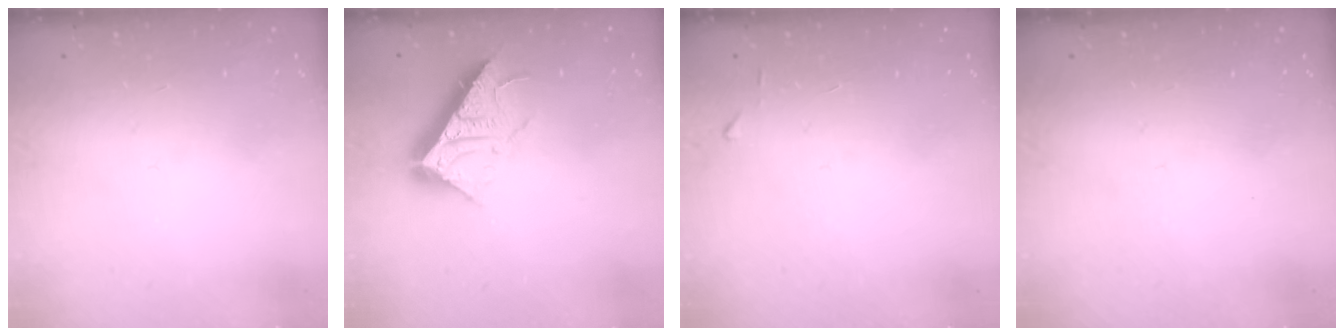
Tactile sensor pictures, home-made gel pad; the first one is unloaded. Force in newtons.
{"total": 17.0, "press": 17.0, "slide": 0.3}
{"total": 3.7, "press": 3.7, "slide": 0.4}
{"total": 0.0}